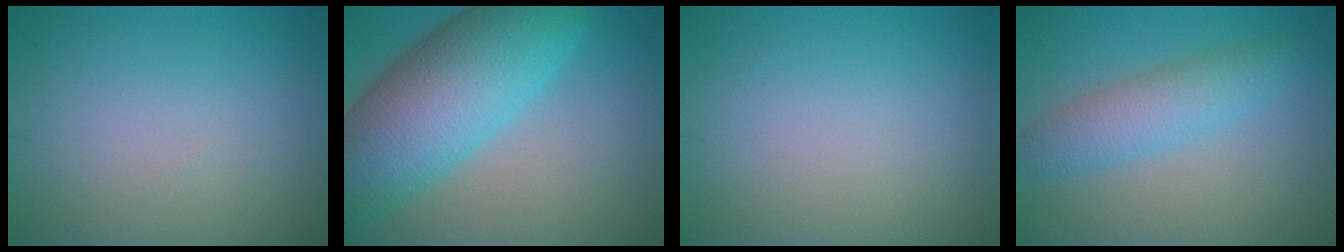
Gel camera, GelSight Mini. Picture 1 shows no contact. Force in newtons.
{"total": 12.3, "press": 12.3, "slide": 0.5}
{"total": 0.0}
{"total": 4.2, "press": 4.2, "slide": 0.2}